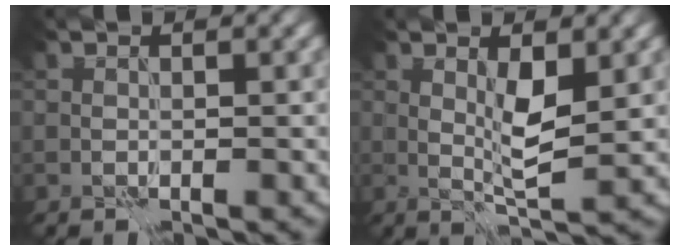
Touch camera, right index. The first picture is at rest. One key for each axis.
{"total": 3.0, "fx": 0.8, "fy": 0.6, "fz": 2.9, "tx": -0.056, "ty": -0.007, "tz": 0.019}